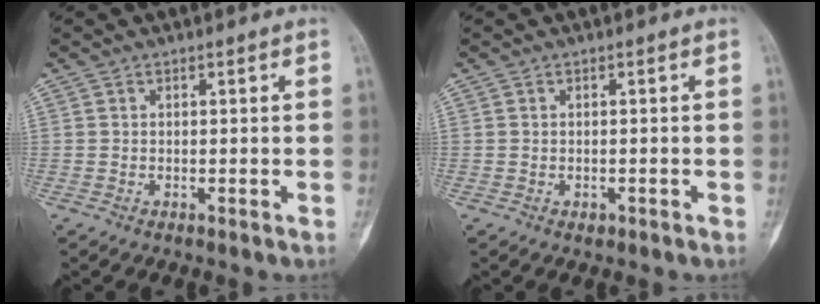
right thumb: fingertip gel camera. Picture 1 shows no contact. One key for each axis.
{"total": 1.1, "fx": -0.6, "fy": 0.8, "fz": 0.4, "tx": -0.002, "ty": 0.008, "tz": -0.006}